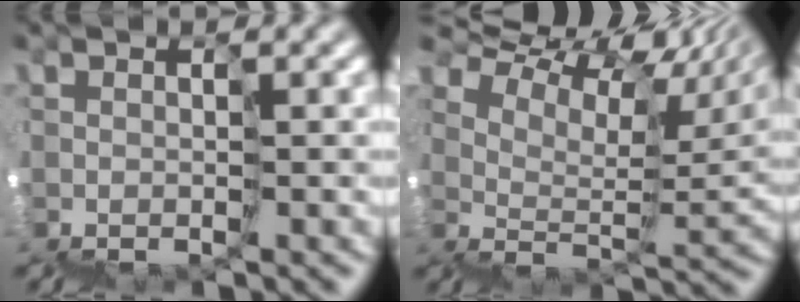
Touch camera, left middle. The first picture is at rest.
{"total": 12.1, "force": [11.5, 2.5, 3.0], "torque": [-0.055, 0.068, 0.179]}